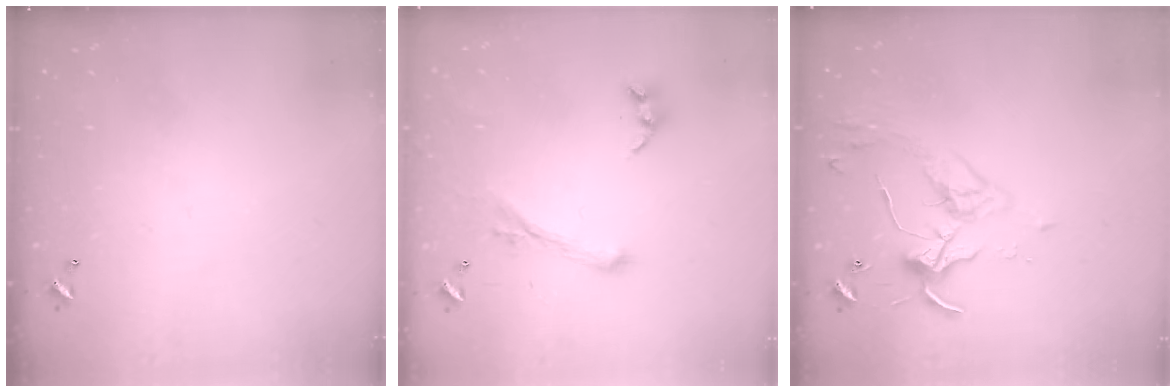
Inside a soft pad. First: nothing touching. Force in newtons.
{"total": 1.1, "press": 0.6, "slide": 0.9}
{"total": 3.6, "press": 3.5, "slide": 0.7}